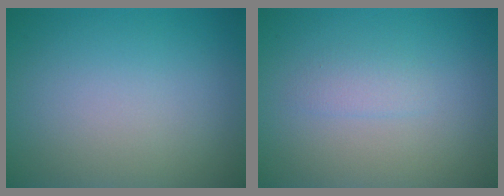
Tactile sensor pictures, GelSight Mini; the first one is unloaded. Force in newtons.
{"total": 1.1, "press": 1.1, "slide": 0.0}